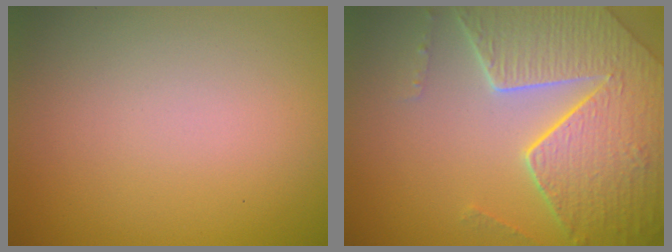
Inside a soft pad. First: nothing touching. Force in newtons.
{"total": 8.3, "press": 5.9, "slide": 5.9}